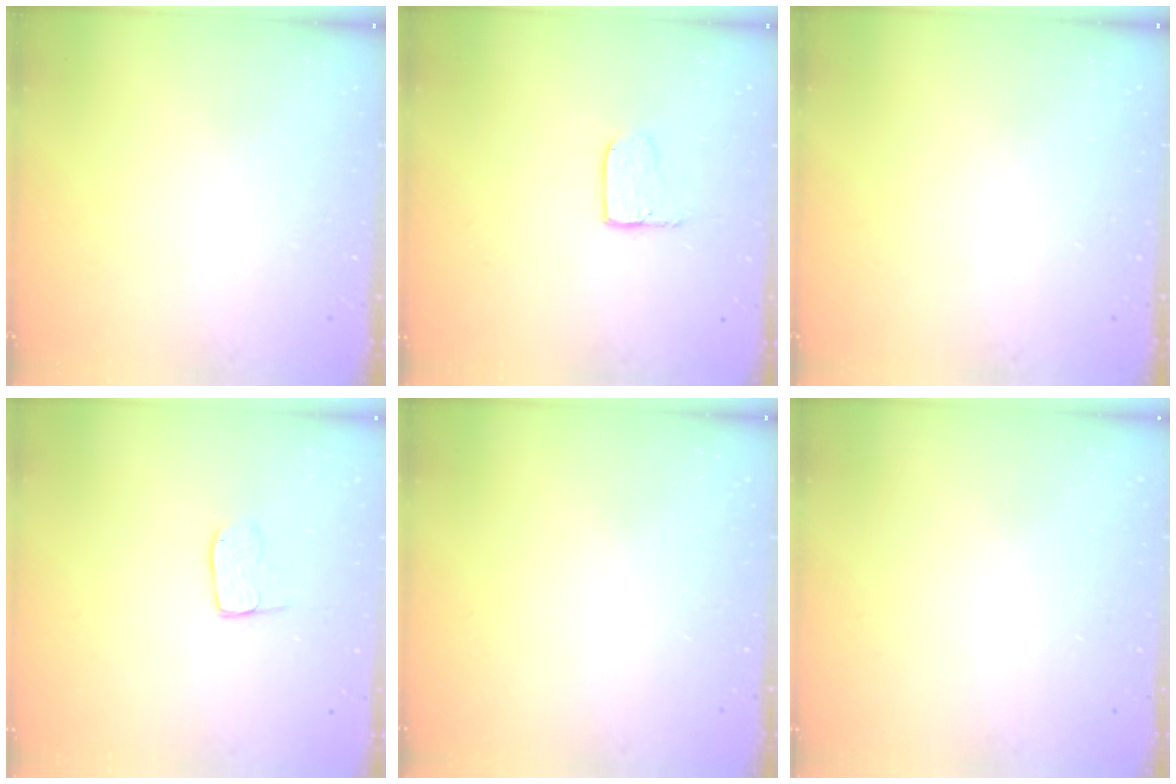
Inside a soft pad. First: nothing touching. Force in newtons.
{"total": 4.1, "press": 4.1, "slide": 0.3}
{"total": 0.0}
{"total": 5.3, "press": 5.3, "slide": 0.4}
{"total": 0.0}
{"total": 0.0}